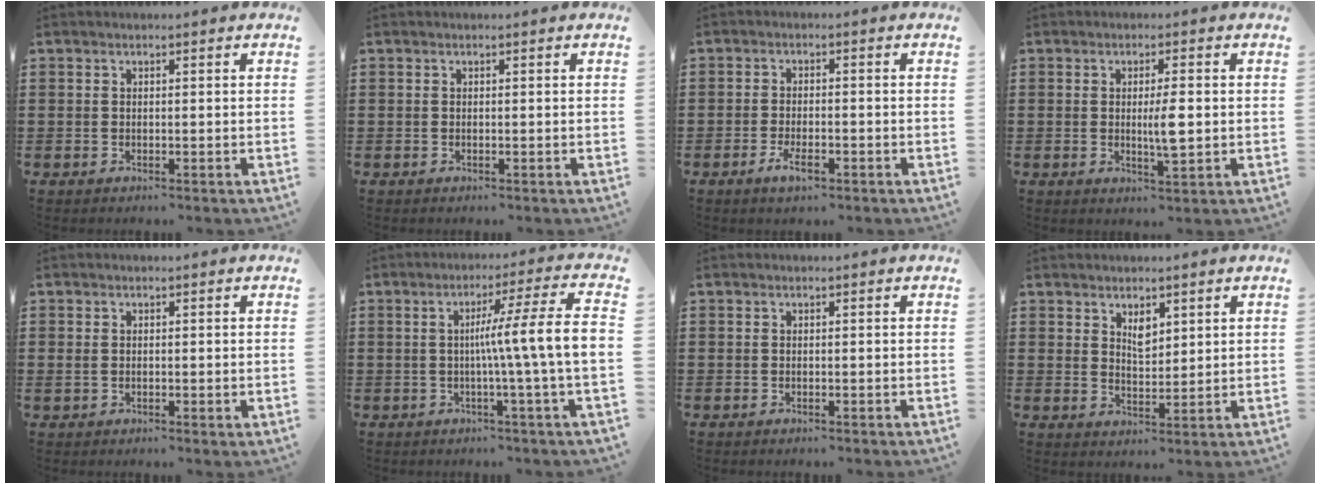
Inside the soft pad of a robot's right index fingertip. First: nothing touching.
{"total": 0.0}
{"total": 3.5, "force": [-1.8, 1.2, 2.7], "torque": [-0.058, -0.001, -0.038]}
{"total": 4.3, "force": [-0.1, 0.8, 4.2], "torque": [-0.074, -0.008, -0.008]}
{"total": 0.9, "force": [0.1, 0.6, 0.7], "torque": [-0.016, 0.004, 0.002]}
{"total": 9.1, "force": [-0.4, -0.9, 9.1], "torque": [-0.158, -0.011, -0.017]}
{"total": 0.0}
{"total": 3.0, "force": [2.0, 1.4, 1.6], "torque": [-0.029, 0.001, 0.035]}